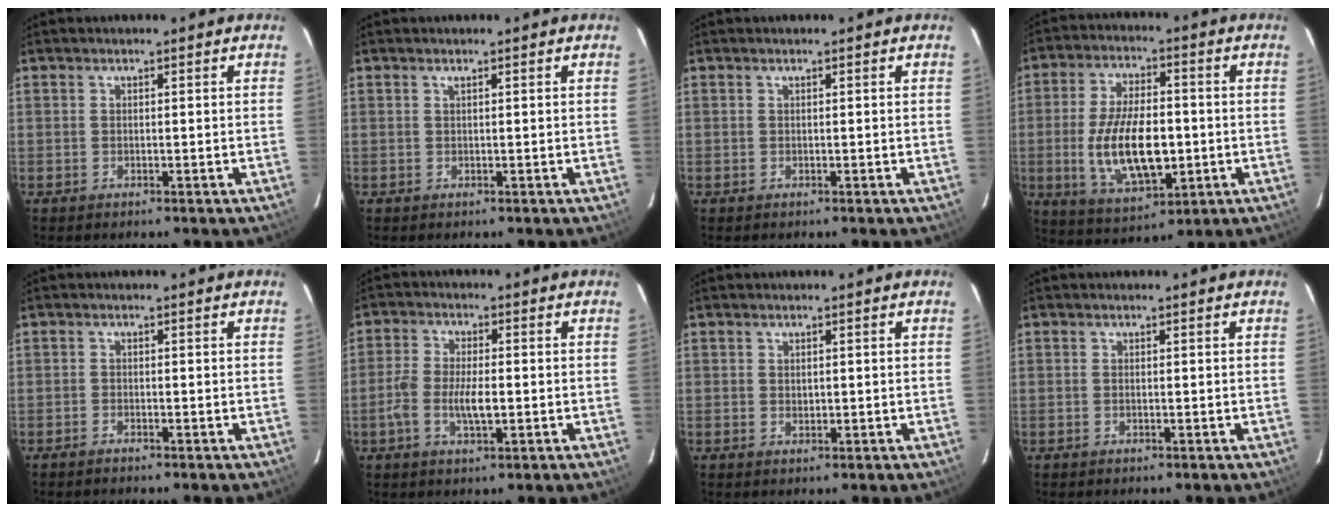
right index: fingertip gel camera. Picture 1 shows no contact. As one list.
[{"total": 0.0}, {"total": 0.0}, {"total": 15.1, "force": [-2.3, 7.0, 13.2], "torque": [-0.260, -0.010, -0.028]}, {"total": 1.0, "force": [-1.0, 0.1, 0.3], "torque": [-0.014, 0.000, -0.021]}, {"total": 6.2, "force": [-1.5, 2.3, 5.5], "torque": [-0.117, 0.001, -0.033]}, {"total": 0.9, "force": [0.2, 0.8, 0.3], "torque": [-0.003, 0.000, 0.006]}, {"total": 0.0}]